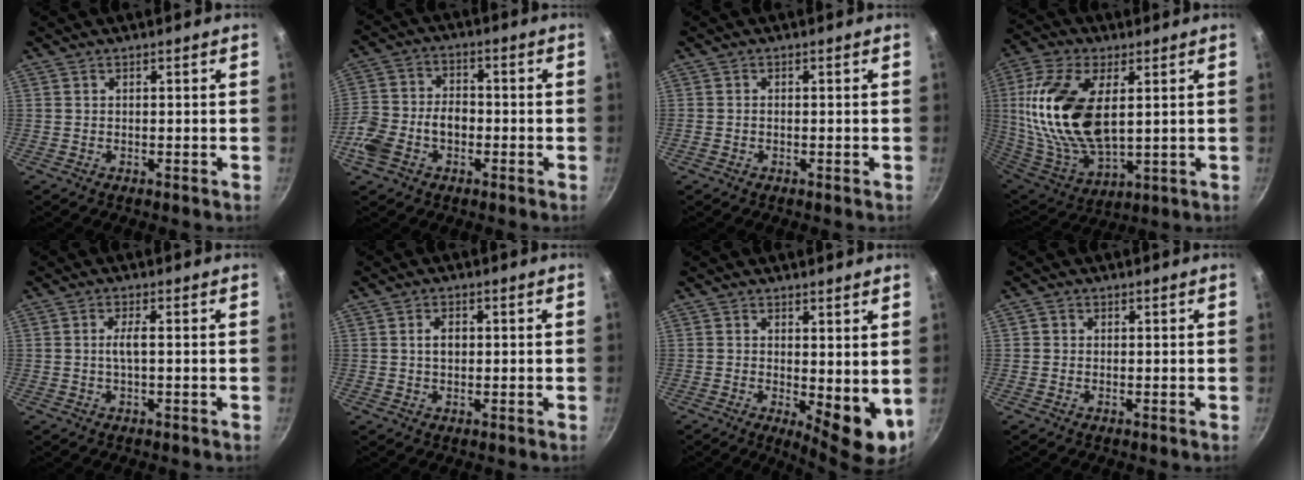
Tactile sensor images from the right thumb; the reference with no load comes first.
{"total": 11.1, "force": [-3.5, 7.6, 7.3], "torque": [-0.130, 0.037, -0.076]}
{"total": 0.6, "force": [-0.2, 0.5, 0.3], "torque": [-0.006, 0.002, -0.006]}
{"total": 21.8, "force": [3.9, 11.4, 18.2], "torque": [-0.365, -0.016, 0.079]}
{"total": 1.9, "force": [0.2, 0.6, 1.8], "torque": [-0.041, 0.002, 0.003]}
{"total": 2.7, "force": [0.3, 1.9, 2.0], "torque": [-0.022, 0.005, 0.005]}
{"total": 8.2, "force": [0.4, 3.4, 7.5], "torque": [-0.092, -0.018, 0.012]}
{"total": 1.1, "force": [0.0, 1.0, 0.3], "torque": [-0.002, 0.002, -0.003]}